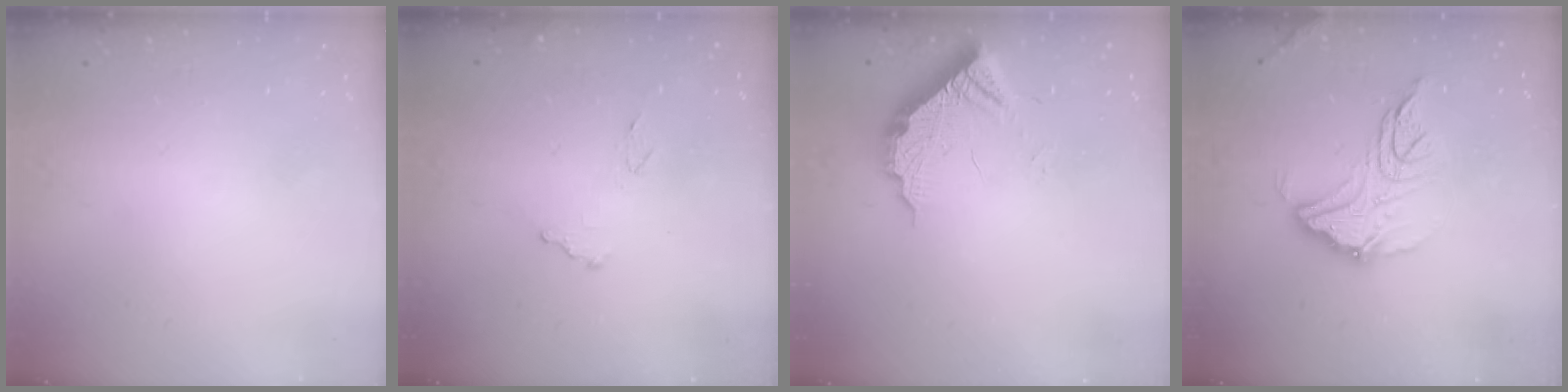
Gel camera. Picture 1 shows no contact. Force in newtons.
{"total": 7.8, "press": 7.8, "slide": 0.5}
{"total": 10.8, "press": 10.8, "slide": 0.3}
{"total": 14.3, "press": 14.3, "slide": 1.0}